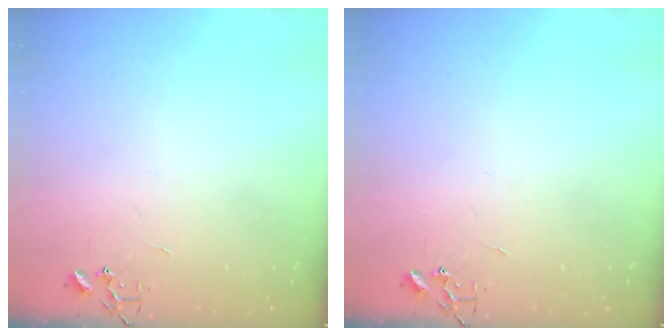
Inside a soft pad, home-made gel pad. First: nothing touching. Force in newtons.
{"total": 0.0}